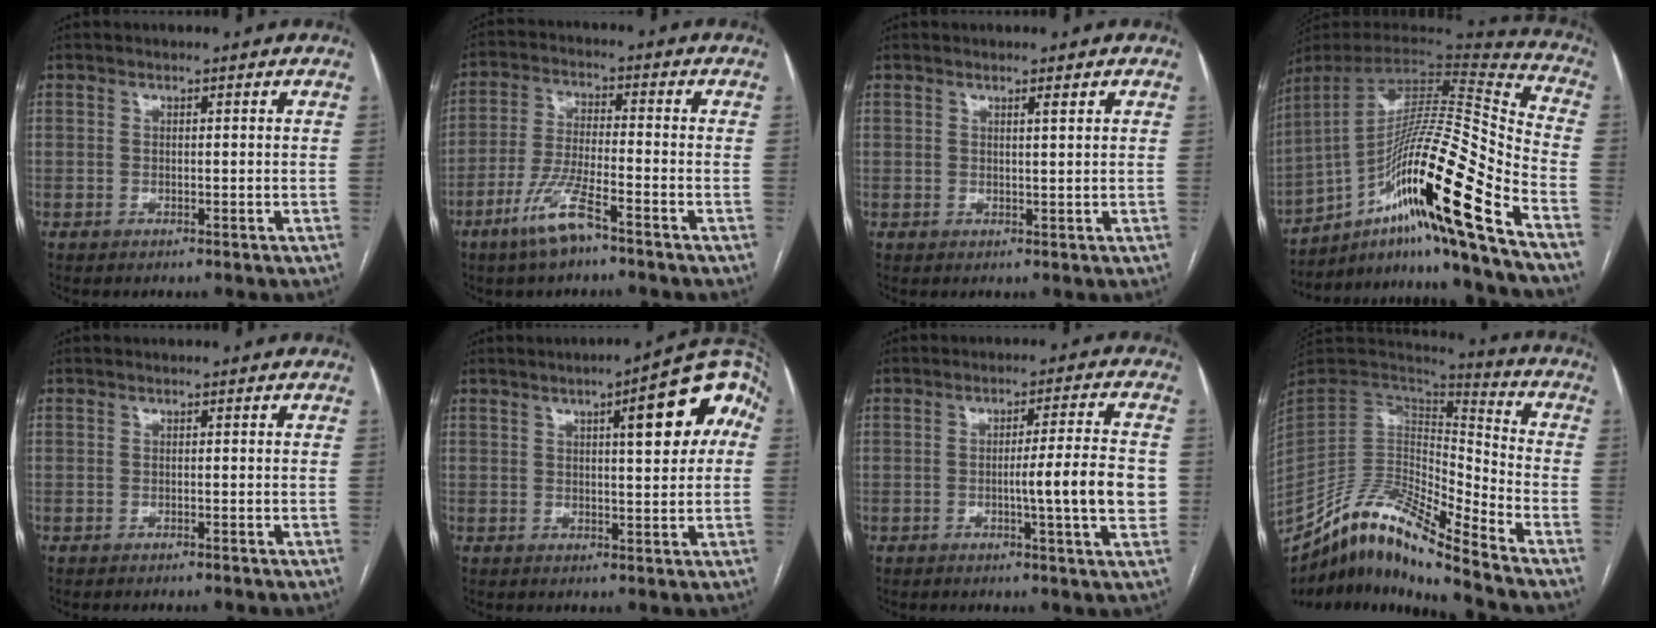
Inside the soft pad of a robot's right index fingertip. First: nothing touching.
{"total": 8.1, "force": [-5.2, 1.1, 6.1], "torque": [-0.129, -0.011, -0.101]}
{"total": 1.4, "force": [0.9, 0.0, 1.0], "torque": [-0.016, -0.002, 0.014]}
{"total": 25.2, "force": [-12.9, -0.3, 21.6], "torque": [-0.339, -0.005, -0.223]}
{"total": 0.0}
{"total": 11.2, "force": [3.2, 2.3, 10.5], "torque": [-0.131, 0.026, 0.035]}
{"total": 8.9, "force": [-1.2, -0.2, 8.9], "torque": [-0.122, -0.002, -0.021]}
{"total": 17.0, "force": [-14.1, 1.5, 9.2], "torque": [-0.163, 0.030, -0.260]}